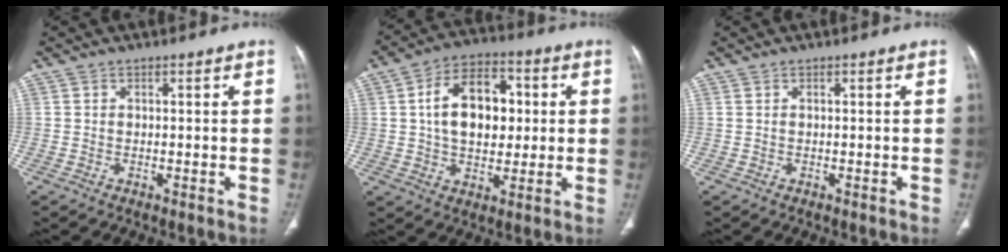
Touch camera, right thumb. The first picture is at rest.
{"total": 14.5, "force": [2.0, 9.5, 10.8], "torque": [-0.137, 0.011, 0.027]}
{"total": 0.0}